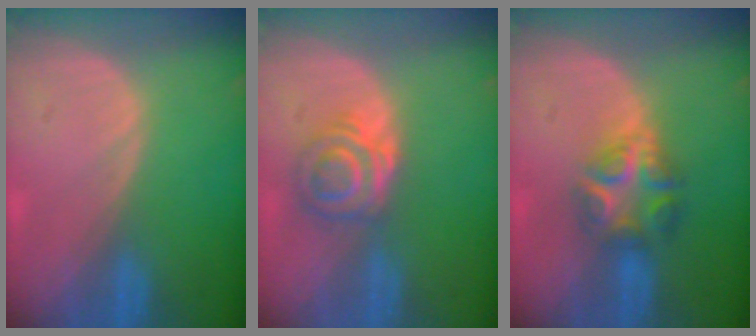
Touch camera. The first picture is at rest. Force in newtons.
{"total": 5.4, "press": 5.1, "slide": 1.6}
{"total": 6.1, "press": 6.1, "slide": 0.9}